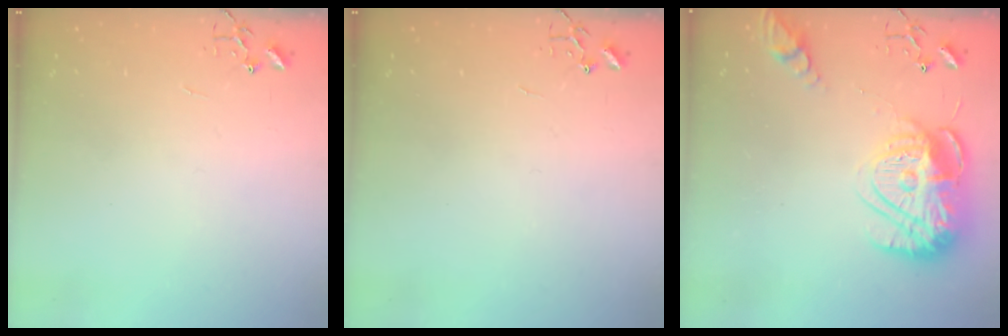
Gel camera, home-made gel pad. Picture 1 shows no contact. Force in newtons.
{"total": 0.0}
{"total": 18.0, "press": 17.9, "slide": 1.8}